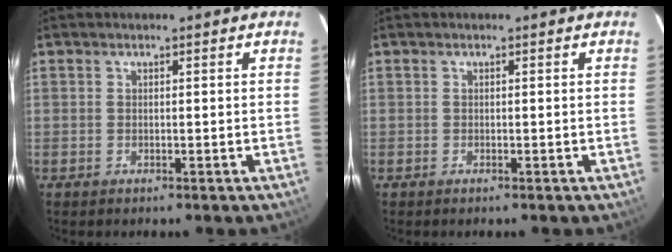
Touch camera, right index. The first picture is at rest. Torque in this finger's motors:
{"motor_torque": [-0.04, -0.03, 0.02, -0.01]}